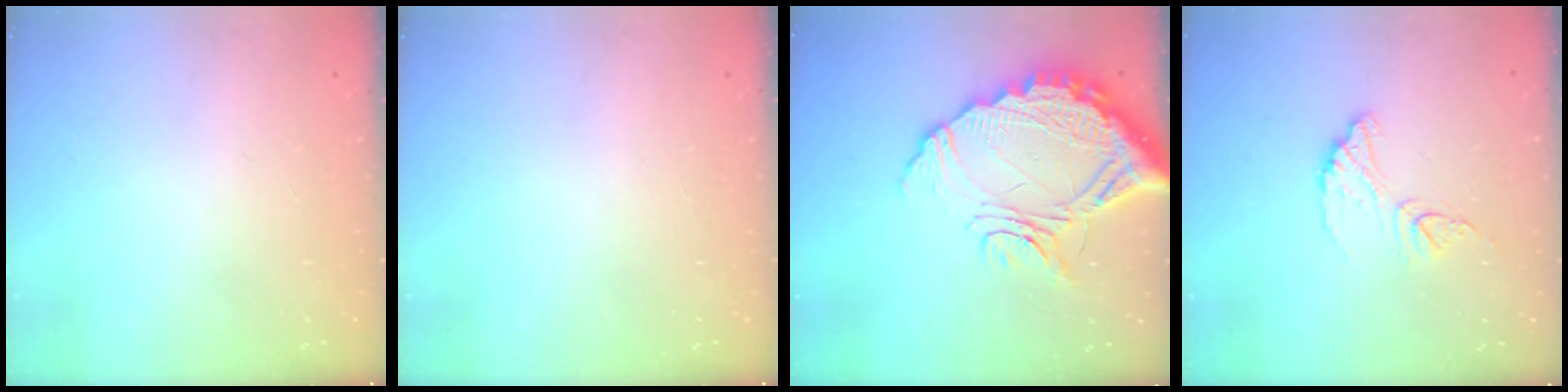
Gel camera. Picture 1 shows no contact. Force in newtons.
{"total": 0.0}
{"total": 19.6, "press": 19.5, "slide": 1.7}
{"total": 9.5, "press": 9.5, "slide": 0.6}